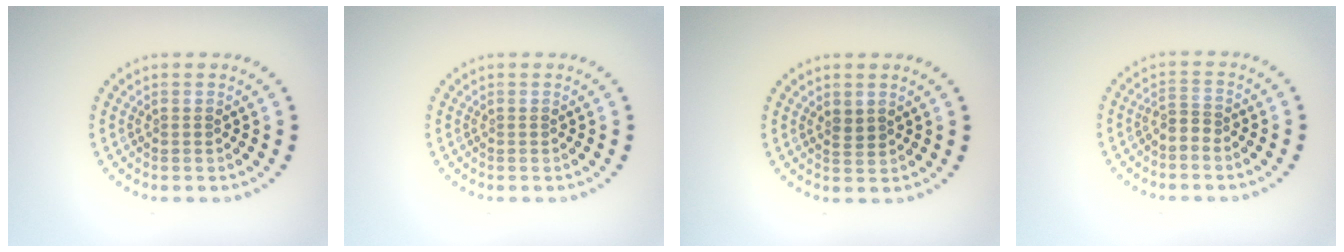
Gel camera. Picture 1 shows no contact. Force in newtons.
{"total": 0.0}
{"total": 1.1, "press": 1.0, "slide": 0.5}
{"total": 1.7, "press": 1.3, "slide": 1.2}